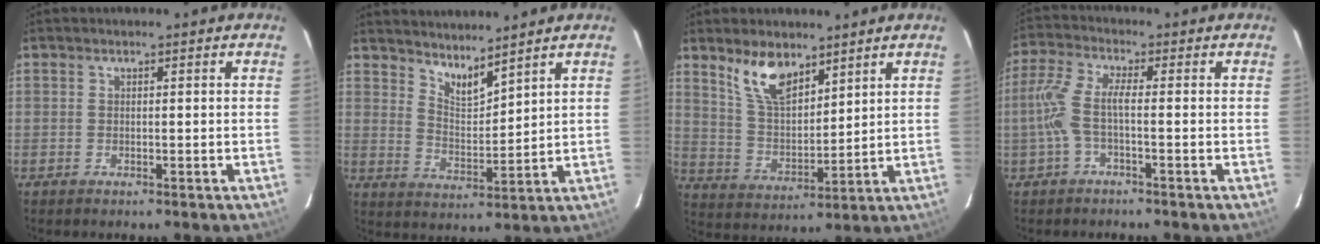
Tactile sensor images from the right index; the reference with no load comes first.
{"total": 6.1, "force": [5.4, 1.0, 2.5], "torque": [-0.041, -0.010, 0.101]}
{"total": 9.8, "force": [6.8, 4.2, 5.7], "torque": [-0.106, 0.007, 0.139]}
{"total": 6.1, "force": [-1.6, 1.1, 5.7], "torque": [-0.136, 0.006, -0.030]}